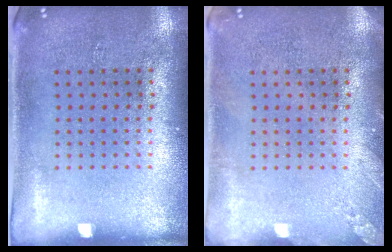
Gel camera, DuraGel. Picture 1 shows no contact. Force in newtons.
{"total": 1.2, "press": 1.2, "slide": 0.1}